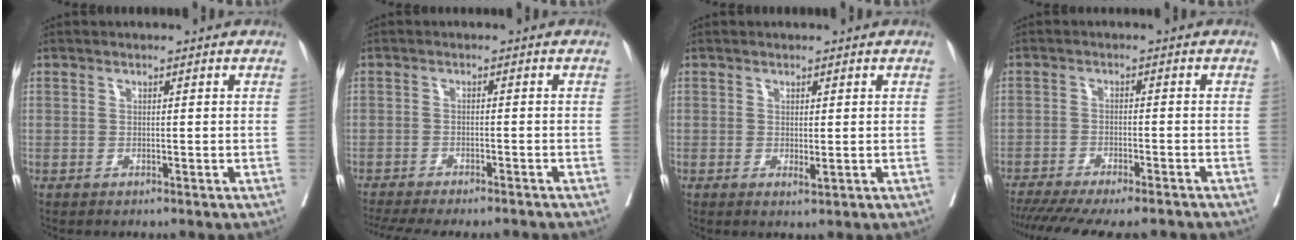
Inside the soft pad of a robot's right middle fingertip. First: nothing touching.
{"total": 13.8, "force": [-12.2, 2.6, 5.8], "torque": [-0.118, -0.017, -0.167]}
{"total": 1.2, "force": [0.0, 0.3, 1.1], "torque": [-0.018, -0.005, 0.003]}
{"total": 17.5, "force": [-15.2, 3.3, 8.2], "torque": [-0.161, -0.032, -0.210]}